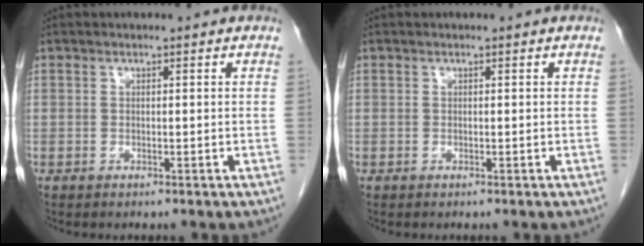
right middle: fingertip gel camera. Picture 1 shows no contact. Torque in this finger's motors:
{"motor_torque": [-0.32, 0.15, 0.00, -0.01]}